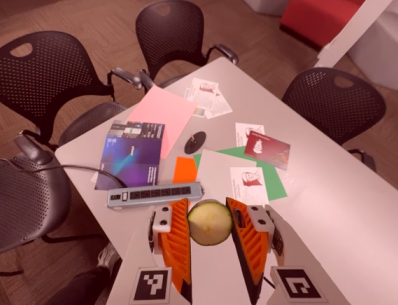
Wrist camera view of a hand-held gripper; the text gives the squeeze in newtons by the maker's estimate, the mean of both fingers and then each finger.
{"total": 12.3, "left": 12.5, "right": 12.1}